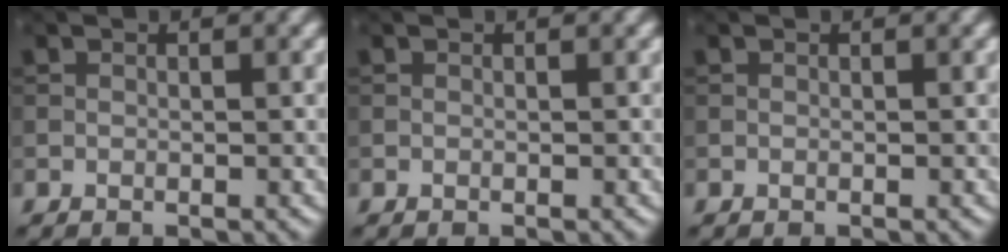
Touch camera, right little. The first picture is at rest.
{"total": 0.0}
{"total": 0.0}